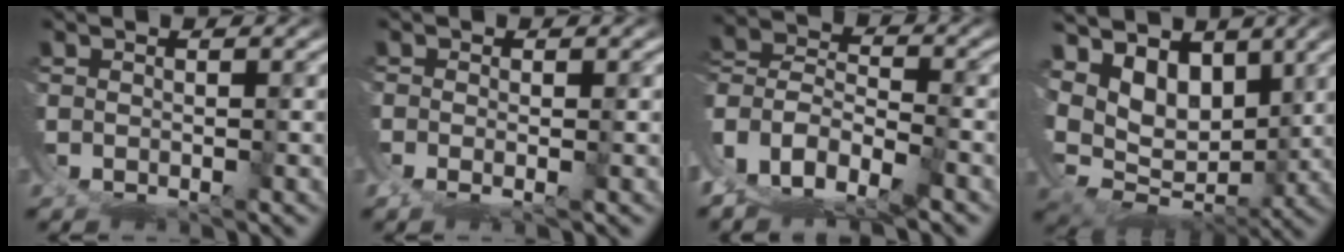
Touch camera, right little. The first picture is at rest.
{"total": 1.5, "force": [0.3, -1.1, 0.9], "torque": [-0.014, -0.004, 0.009]}
{"total": 8.3, "force": [-0.6, 7.1, 4.3], "torque": [-0.107, -0.031, -0.012]}
{"total": 7.4, "force": [2.6, 5.8, 3.9], "torque": [-0.092, -0.024, 0.047]}